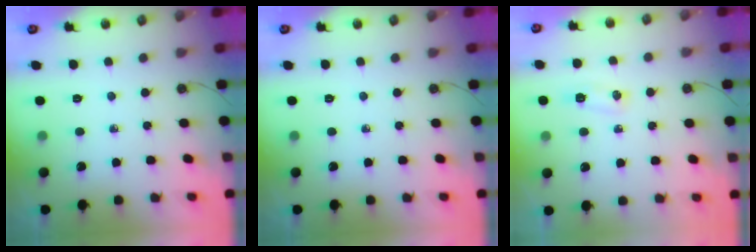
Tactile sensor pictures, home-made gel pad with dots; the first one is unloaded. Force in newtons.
{"total": 0.0}
{"total": 5.7, "press": 5.4, "slide": 1.8}